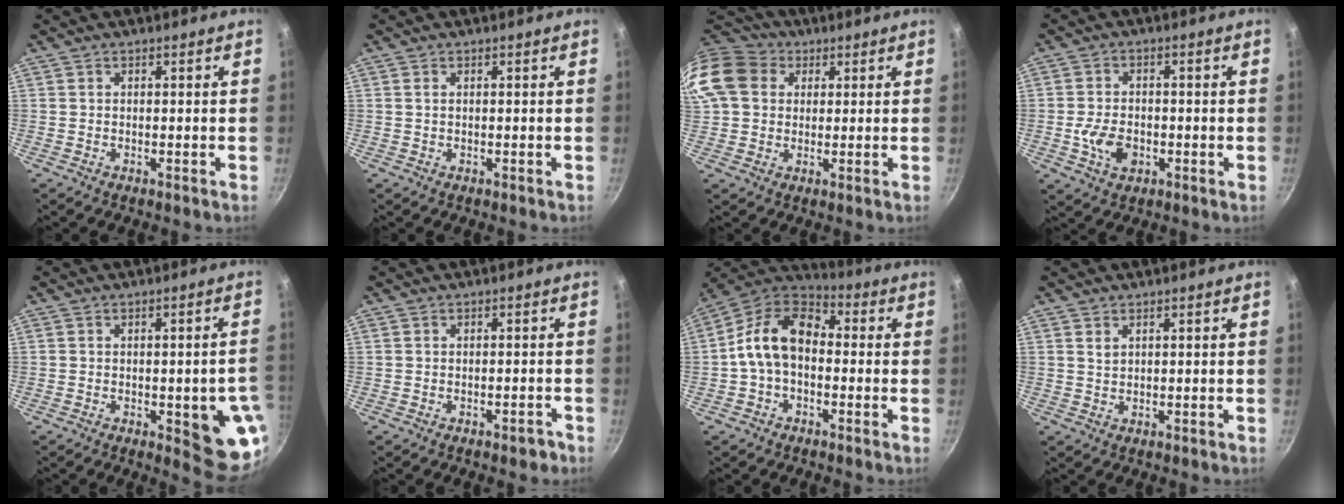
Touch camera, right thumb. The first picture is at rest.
{"total": 0.7, "force": [0.2, 0.4, 0.5], "torque": [-0.009, 0.000, 0.002]}
{"total": 15.6, "force": [4.9, 12.5, 8.0], "torque": [-0.161, 0.024, 0.079]}
{"total": 6.4, "force": [-1.6, 4.3, 4.4], "torque": [-0.076, 0.008, -0.028]}
{"total": 11.6, "force": [-2.6, 3.8, 10.6], "torque": [-0.087, 0.005, -0.027]}
{"total": 2.2, "force": [-1.5, 1.0, 1.3], "torque": [-0.008, 0.021, -0.009]}
{"total": 13.0, "force": [-0.8, 8.8, 9.5], "torque": [-0.147, 0.044, -0.035]}
{"total": 1.5, "force": [0.8, 1.0, 0.8], "torque": [-0.014, -0.002, 0.016]}